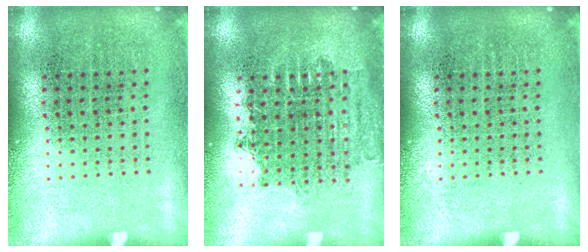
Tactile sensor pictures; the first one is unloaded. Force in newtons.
{"total": 1.7, "press": 1.4, "slide": 1.0}
{"total": 0.0}